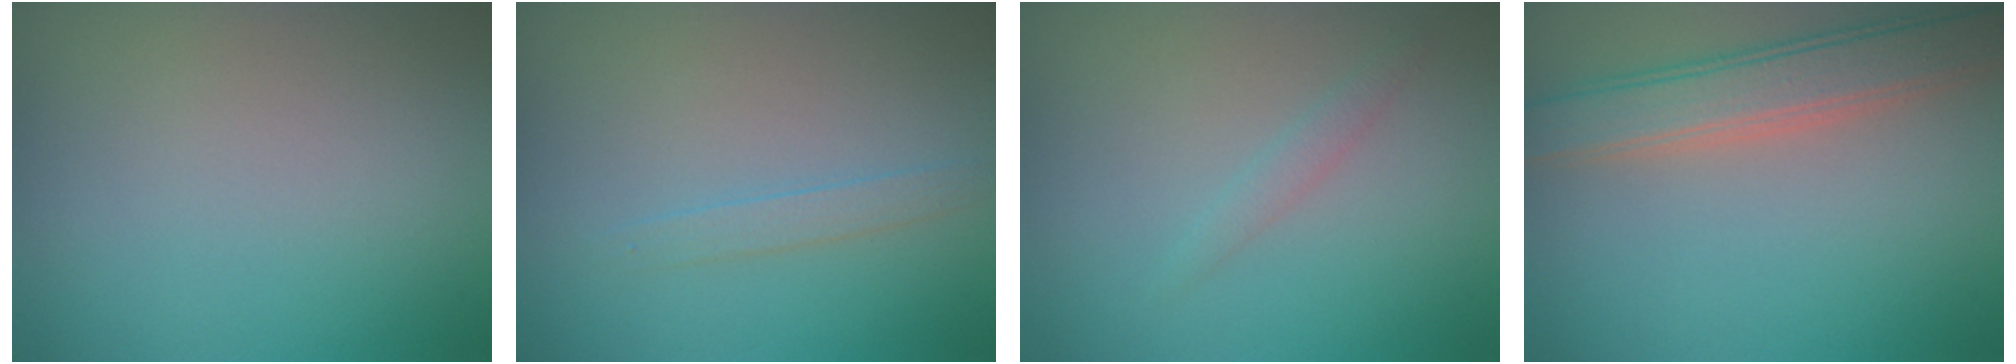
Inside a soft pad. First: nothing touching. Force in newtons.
{"total": 1.1, "press": 1.1, "slide": 0.2}
{"total": 1.0, "press": 1.0, "slide": 0.1}
{"total": 4.6, "press": 4.6, "slide": 0.4}